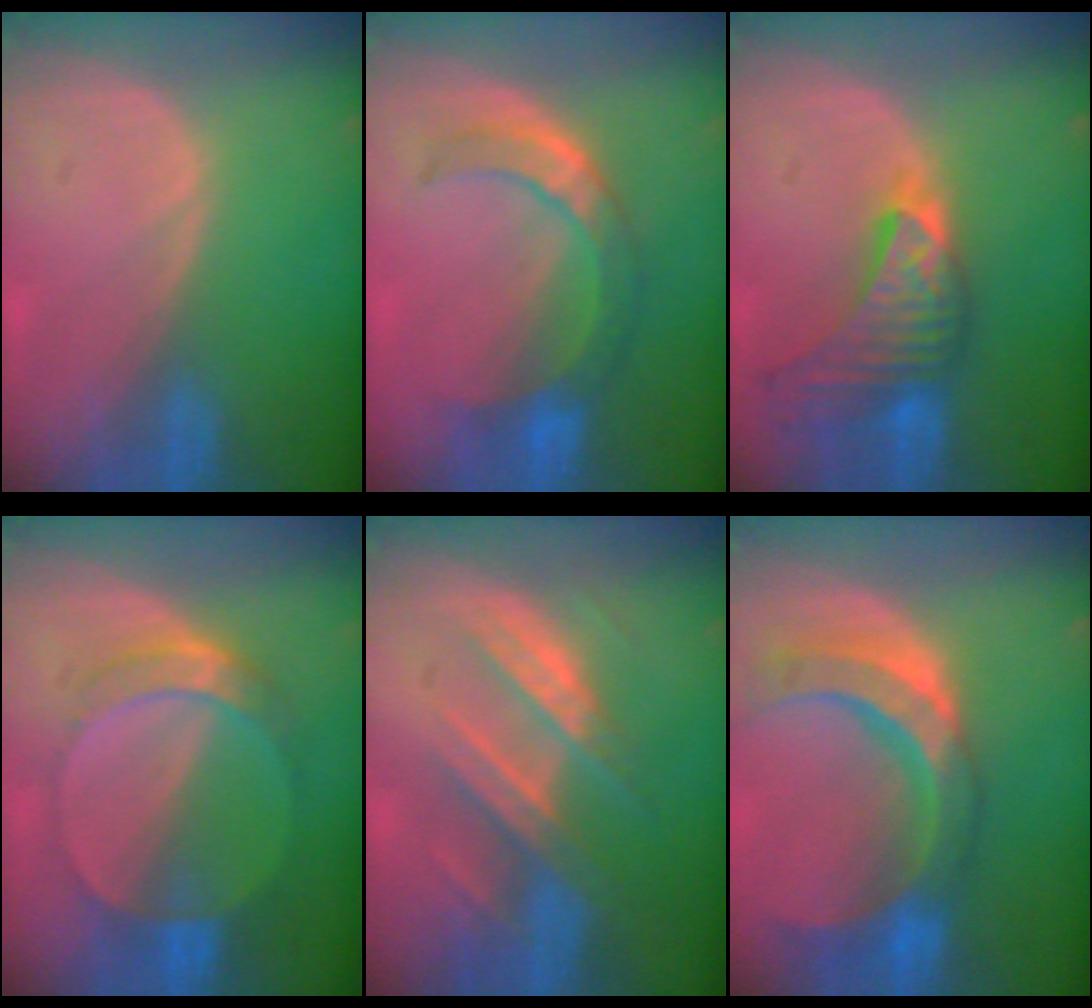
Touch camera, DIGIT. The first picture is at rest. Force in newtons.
{"total": 7.0, "press": 6.8, "slide": 1.4}
{"total": 9.0, "press": 8.5, "slide": 2.7}
{"total": 7.2, "press": 6.4, "slide": 3.4}
{"total": 8.4, "press": 7.7, "slide": 3.5}
{"total": 11.6, "press": 9.8, "slide": 6.2}